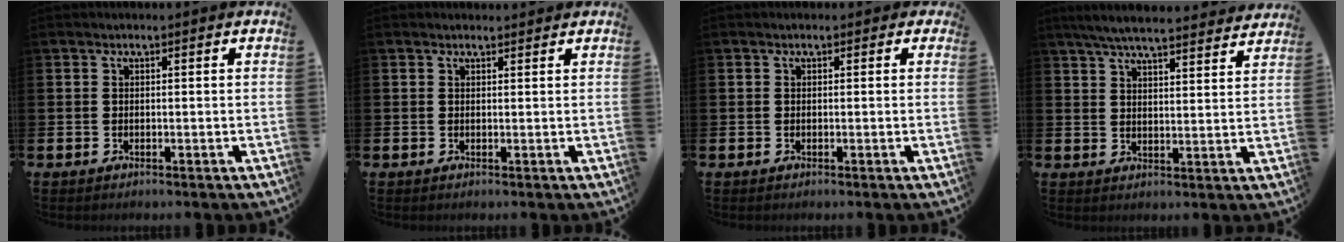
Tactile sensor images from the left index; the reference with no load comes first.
{"total": 0.8, "force": [0.7, 0.3, 0.1], "torque": [0.010, -0.001, 0.010]}
{"total": 0.7, "force": [0.1, 0.6, 0.4], "torque": [-0.006, 0.010, -0.002]}
{"total": 6.4, "force": [6.1, 0.7, 1.8], "torque": [-0.052, -0.031, 0.109]}